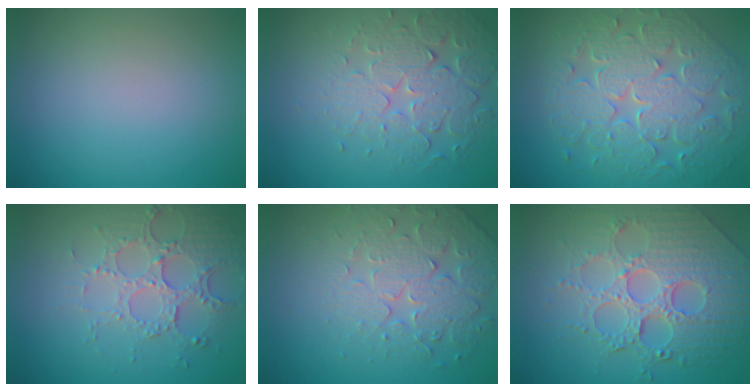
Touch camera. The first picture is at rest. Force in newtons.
{"total": 5.0, "press": 4.4, "slide": 2.5}
{"total": 9.3, "press": 6.6, "slide": 6.5}
{"total": 4.2, "press": 3.9, "slide": 1.6}
{"total": 4.1, "press": 3.9, "slide": 1.3}
{"total": 8.2, "press": 5.9, "slide": 5.6}